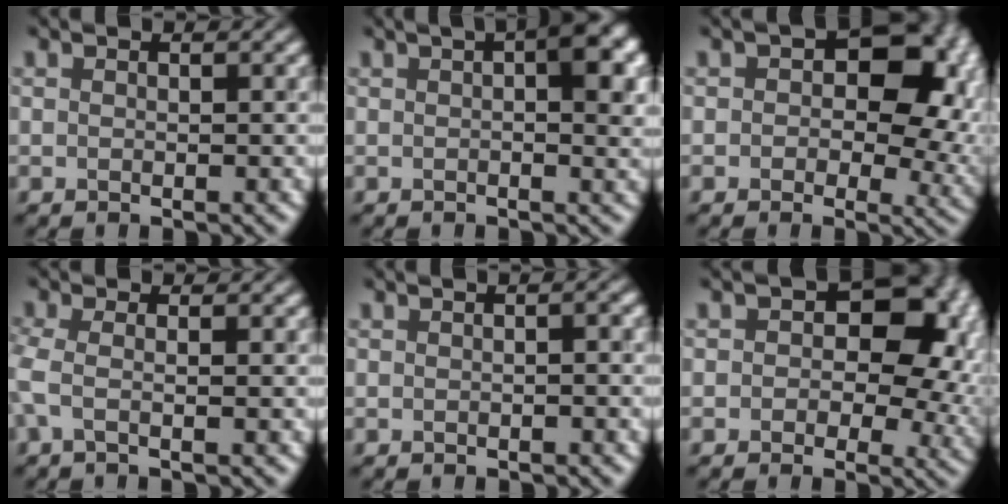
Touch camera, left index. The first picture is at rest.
{"total": 4.7, "force": [1.4, 1.3, 4.3], "torque": [-0.046, 0.009, 0.015]}
{"total": 10.4, "force": [2.0, 6.7, 7.6], "torque": [-0.066, 0.000, 0.027]}
{"total": 1.6, "force": [-0.4, 0.4, 1.5], "torque": [-0.035, -0.009, -0.017]}
{"total": 0.9, "force": [-0.2, 0.2, 0.8], "torque": [-0.008, 0.001, -0.007]}
{"total": 9.4, "force": [1.6, 6.3, 6.7], "torque": [-0.052, -0.003, 0.020]}